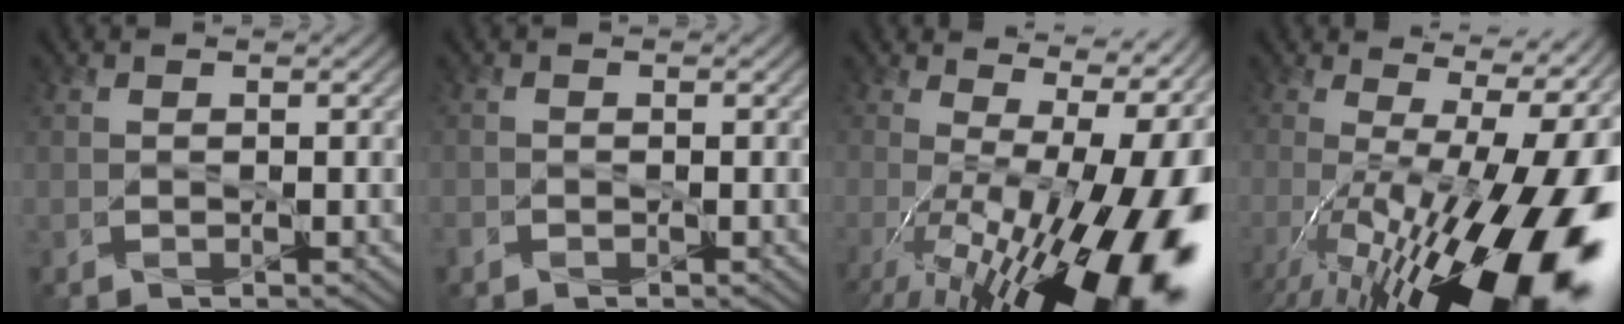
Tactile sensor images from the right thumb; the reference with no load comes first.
{"total": 0.7, "force": [-0.6, 0.4, 0.0], "torque": [-0.001, -0.001, -0.013]}
{"total": 19.3, "force": [-3.4, 8.2, 17.2], "torque": [-0.241, -0.032, -0.040]}
{"total": 20.9, "force": [-5.0, 7.6, 18.8], "torque": [-0.279, -0.029, -0.079]}